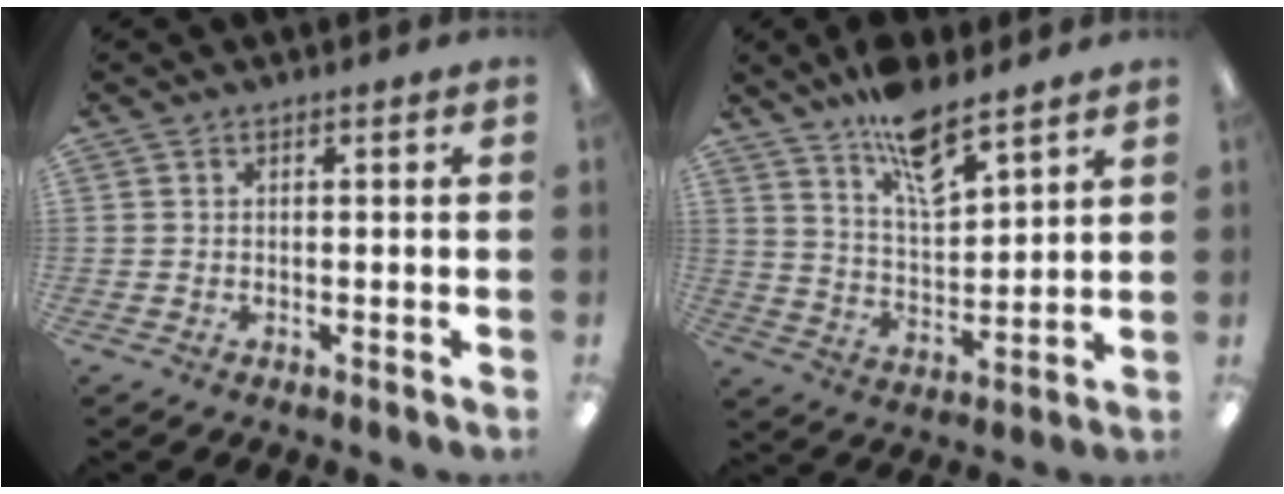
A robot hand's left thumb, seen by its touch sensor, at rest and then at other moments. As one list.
[{"total": 12.1, "force": [9.4, 3.7, 6.7], "torque": [-0.109, -0.055, 0.165]}]